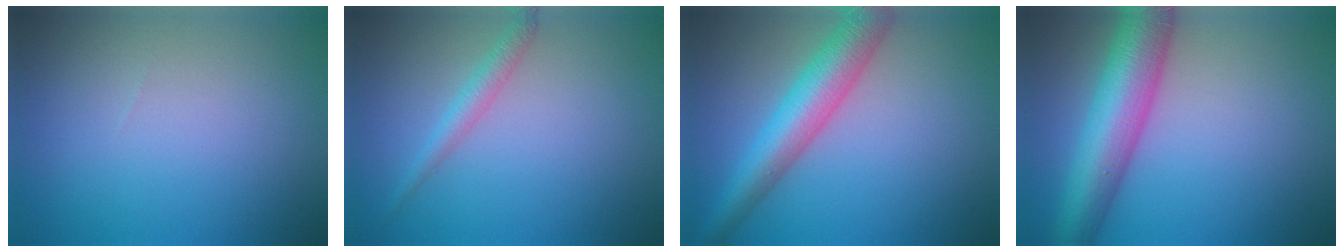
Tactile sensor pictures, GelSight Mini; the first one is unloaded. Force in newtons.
{"total": 1.8, "press": 1.8, "slide": 0.0}
{"total": 6.2, "press": 6.2, "slide": 0.1}
{"total": 8.6, "press": 8.6, "slide": 0.2}